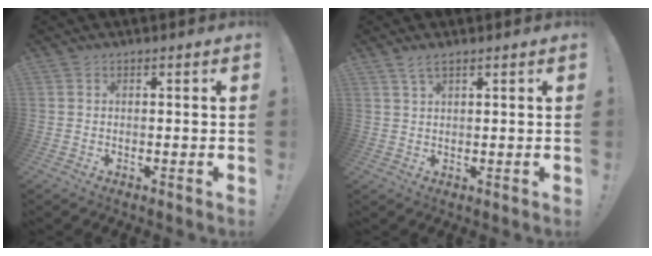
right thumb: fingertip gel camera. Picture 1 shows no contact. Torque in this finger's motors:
{"motor_torque": [-0.34, -0.02, 0.09, -0.05, 0.12]}